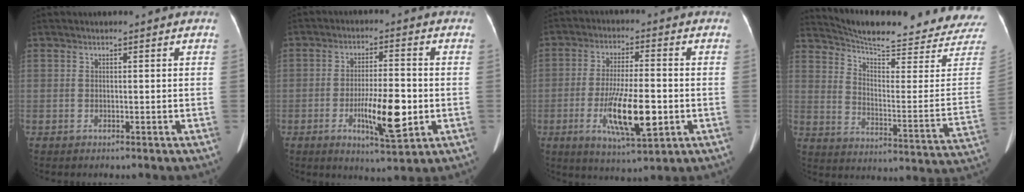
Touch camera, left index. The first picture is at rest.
{"total": 9.1, "force": [-2.3, 1.9, 8.6], "torque": [-0.145, -0.011, -0.036]}
{"total": 11.2, "force": [-2.9, 2.3, 10.6], "torque": [-0.194, -0.017, -0.046]}
{"total": 26.6, "force": [25.4, 1.8, 7.5], "torque": [-0.120, -0.118, 0.312]}